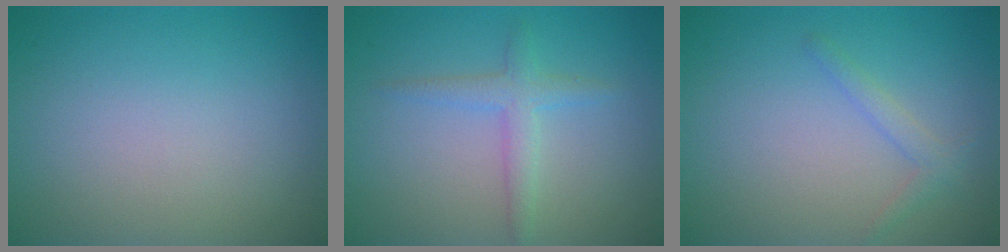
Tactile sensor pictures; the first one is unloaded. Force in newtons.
{"total": 2.2, "press": 2.2, "slide": 0.0}
{"total": 1.4, "press": 1.4, "slide": 0.1}